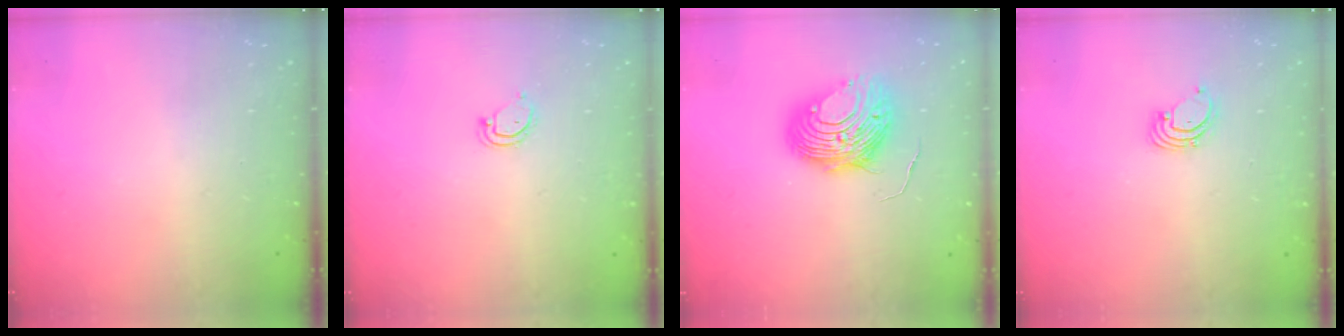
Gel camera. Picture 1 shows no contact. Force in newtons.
{"total": 3.9, "press": 3.9, "slide": 0.3}
{"total": 10.6, "press": 10.6, "slide": 0.9}
{"total": 1.5, "press": 1.5, "slide": 0.1}